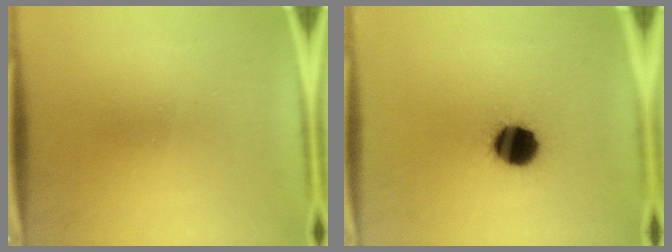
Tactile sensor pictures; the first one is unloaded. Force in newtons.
{"total": 12.1}